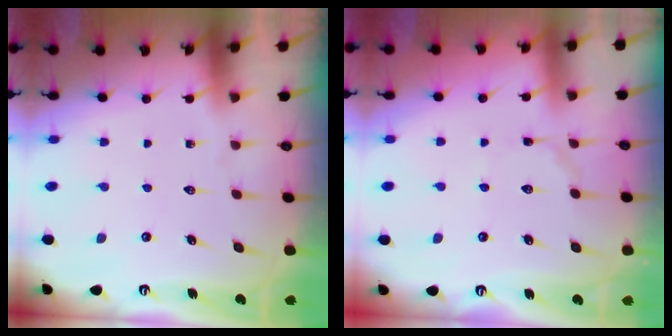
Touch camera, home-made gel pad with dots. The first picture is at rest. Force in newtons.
{"total": 3.0, "press": 2.9, "slide": 0.3}